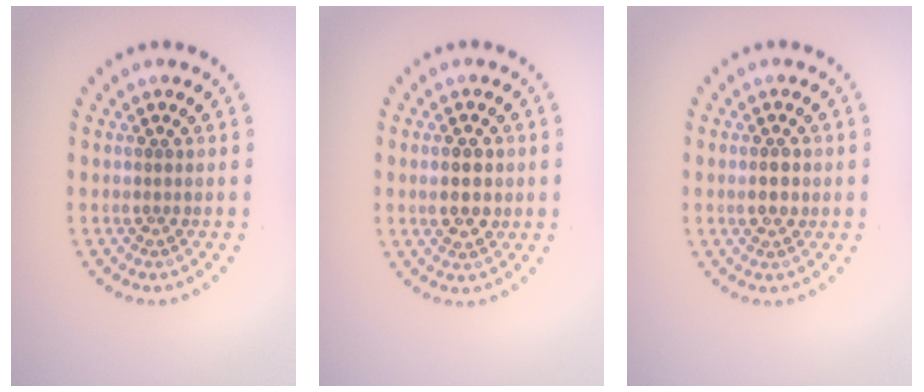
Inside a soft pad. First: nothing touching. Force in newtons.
{"total": 2.9, "press": 2.9, "slide": 0.2}
{"total": 1.8, "press": 1.8, "slide": 0.1}